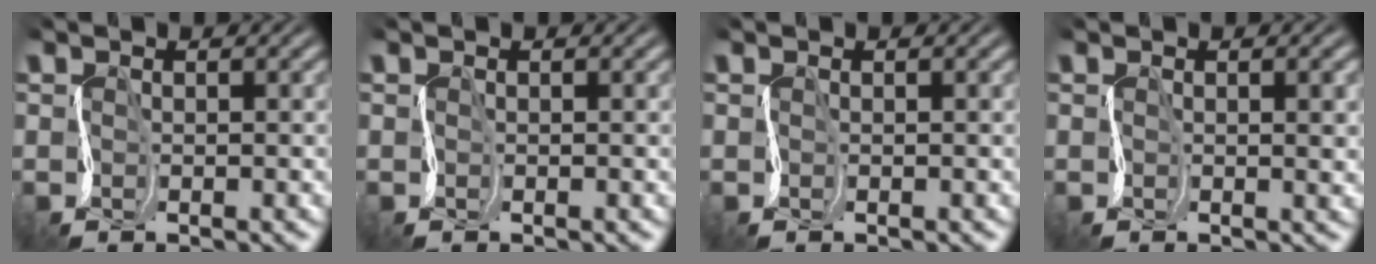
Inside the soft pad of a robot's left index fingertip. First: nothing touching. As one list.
[{"total": 0.0}, {"total": 0.0}, {"total": 2.5, "force": [0.8, 0.8, 2.2], "torque": [-0.029, 0.011, 0.010]}]